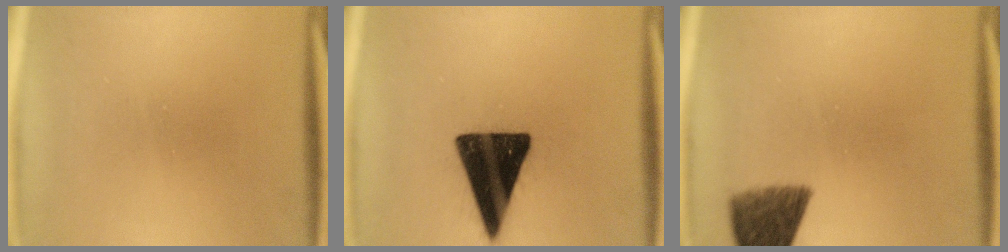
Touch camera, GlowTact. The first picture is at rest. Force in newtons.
{"total": 18.3}
{"total": 7.4}